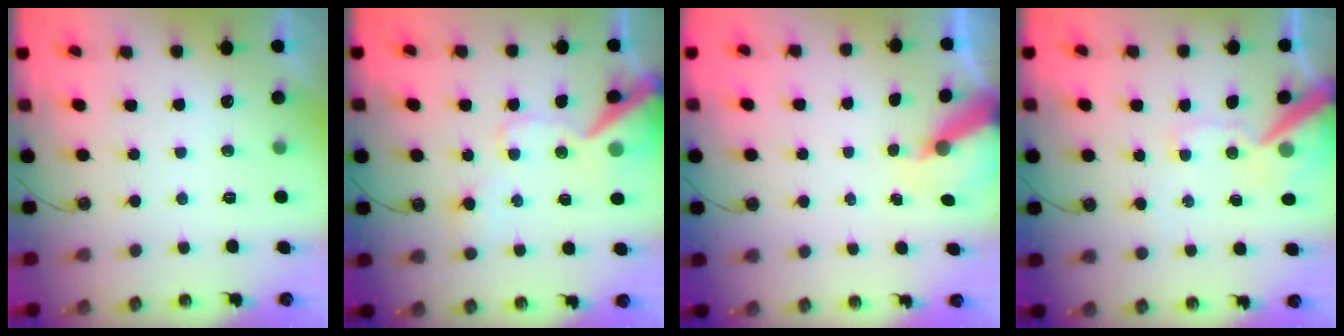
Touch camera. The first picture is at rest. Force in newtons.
{"total": 13.9, "press": 13.8, "slide": 1.7}
{"total": 7.0, "press": 7.0, "slide": 0.7}
{"total": 11.7, "press": 11.6, "slide": 1.8}